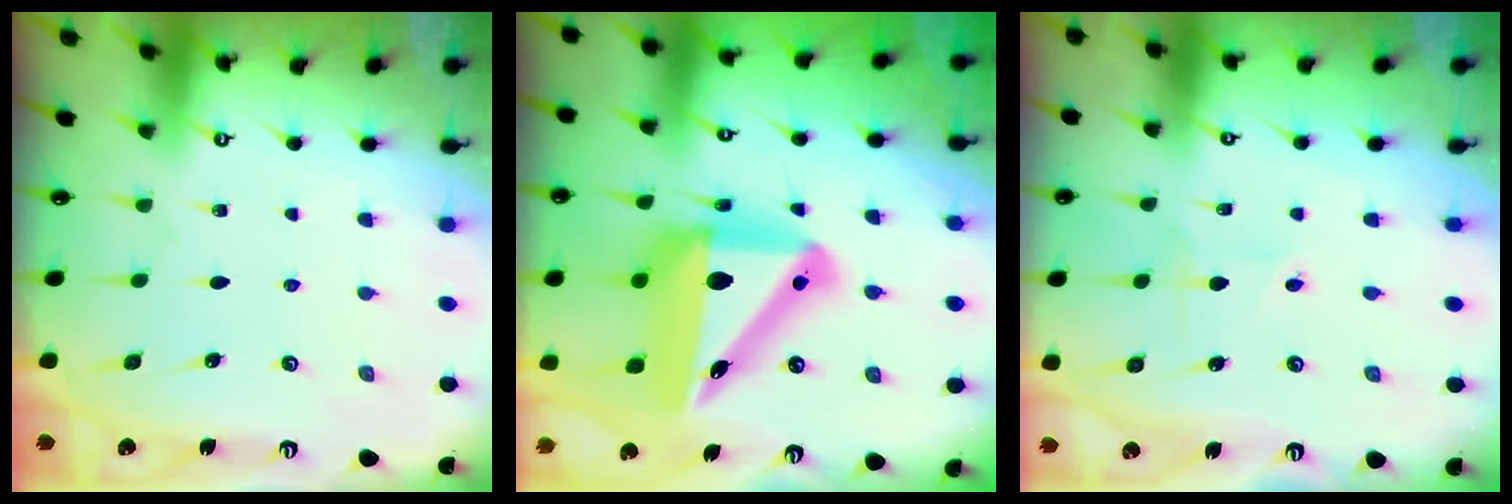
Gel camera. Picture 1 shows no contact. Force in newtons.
{"total": 18.3, "press": 17.8, "slide": 4.1}
{"total": 3.2, "press": 3.2, "slide": 0.5}